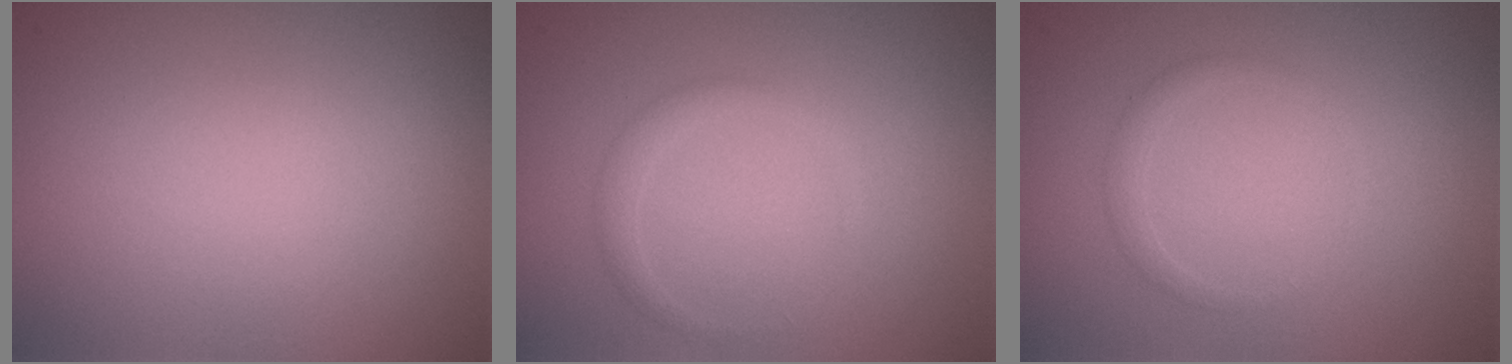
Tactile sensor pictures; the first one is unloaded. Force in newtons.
{"total": 1.2, "press": 1.2, "slide": 0.0}
{"total": 0.9, "press": 0.9, "slide": 0.2}